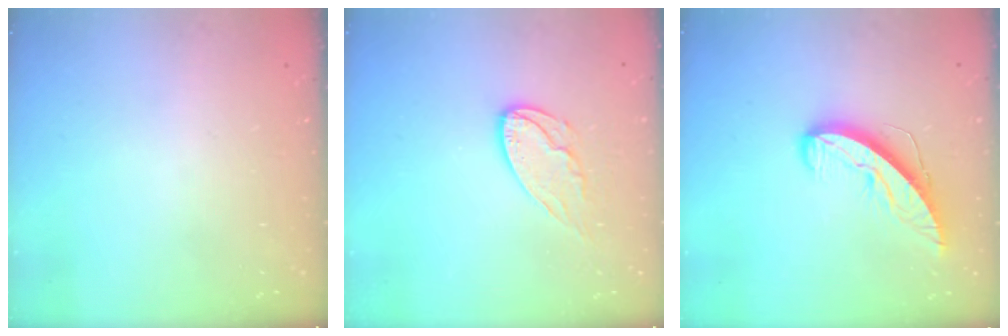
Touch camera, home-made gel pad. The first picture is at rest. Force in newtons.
{"total": 9.8, "press": 9.7, "slide": 0.8}
{"total": 9.3, "press": 9.3, "slide": 0.9}